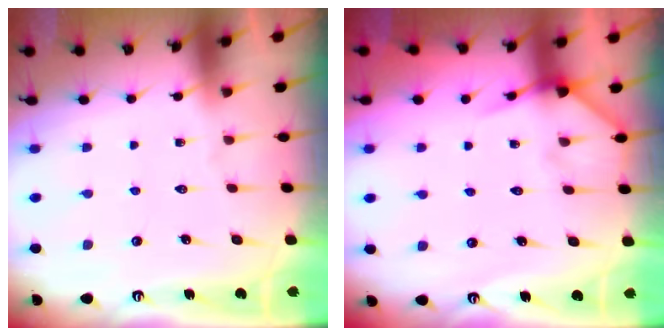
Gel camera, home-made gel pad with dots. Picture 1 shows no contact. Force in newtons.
{"total": 7.0, "press": 6.9, "slide": 0.8}